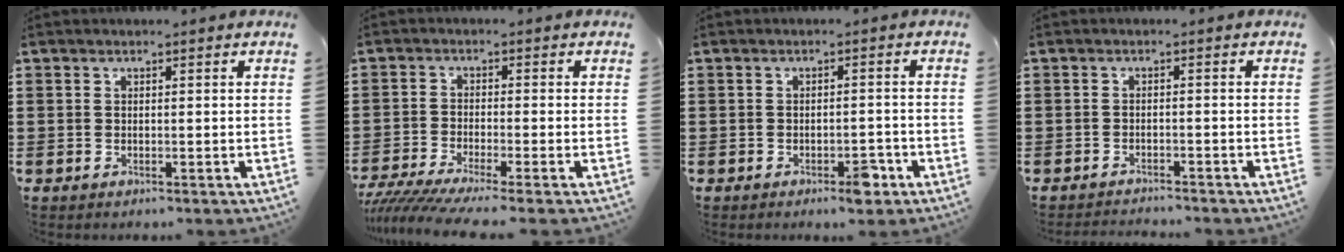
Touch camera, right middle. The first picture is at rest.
{"total": 4.1, "force": [-3.5, -0.3, 2.1], "torque": [-0.059, -0.023, -0.072]}
{"total": 3.1, "force": [-2.1, 1.0, 2.0], "torque": [-0.031, 0.003, -0.038]}
{"total": 1.5, "force": [-1.5, -0.1, 0.0], "torque": [-0.005, 0.000, -0.031]}